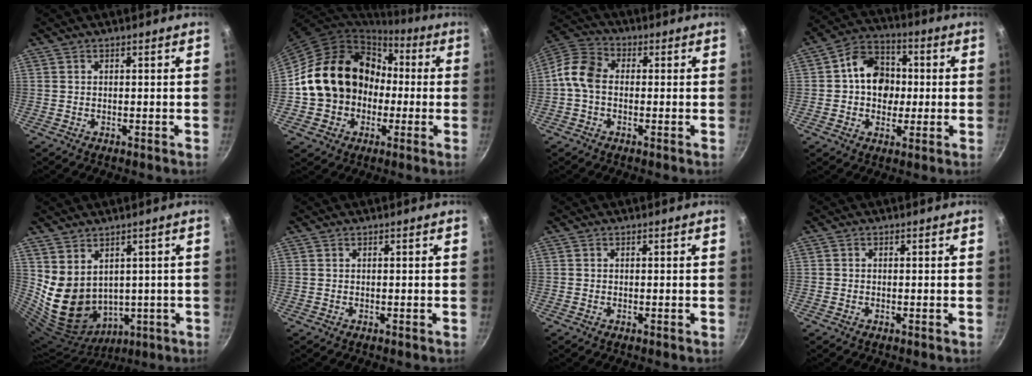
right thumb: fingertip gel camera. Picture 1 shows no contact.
{"total": 19.0, "force": [-0.4, 16.0, 10.1], "torque": [-0.142, 0.053, 0.003]}
{"total": 7.7, "force": [-0.8, 5.7, 5.1], "torque": [-0.092, 0.028, -0.035]}
{"total": 11.8, "force": [0.7, 9.6, 6.8], "torque": [-0.068, 0.017, -0.005]}
{"total": 12.5, "force": [2.5, 10.0, 7.1], "torque": [-0.111, -0.013, 0.085]}
{"total": 0.0}
{"total": 0.0}
{"total": 0.5, "force": [-0.2, 0.5, 0.1], "torque": [-0.001, 0.002, -0.005]}